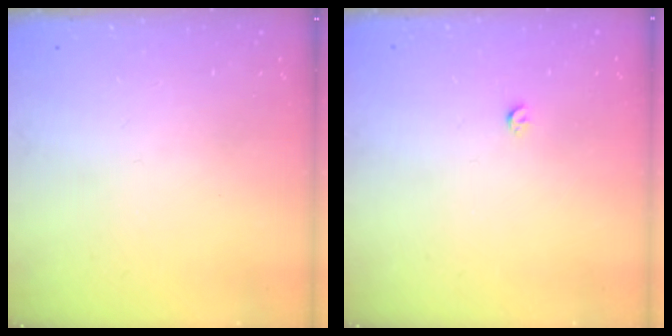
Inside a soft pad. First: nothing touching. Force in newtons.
{"total": 2.8, "press": 2.8, "slide": 0.5}